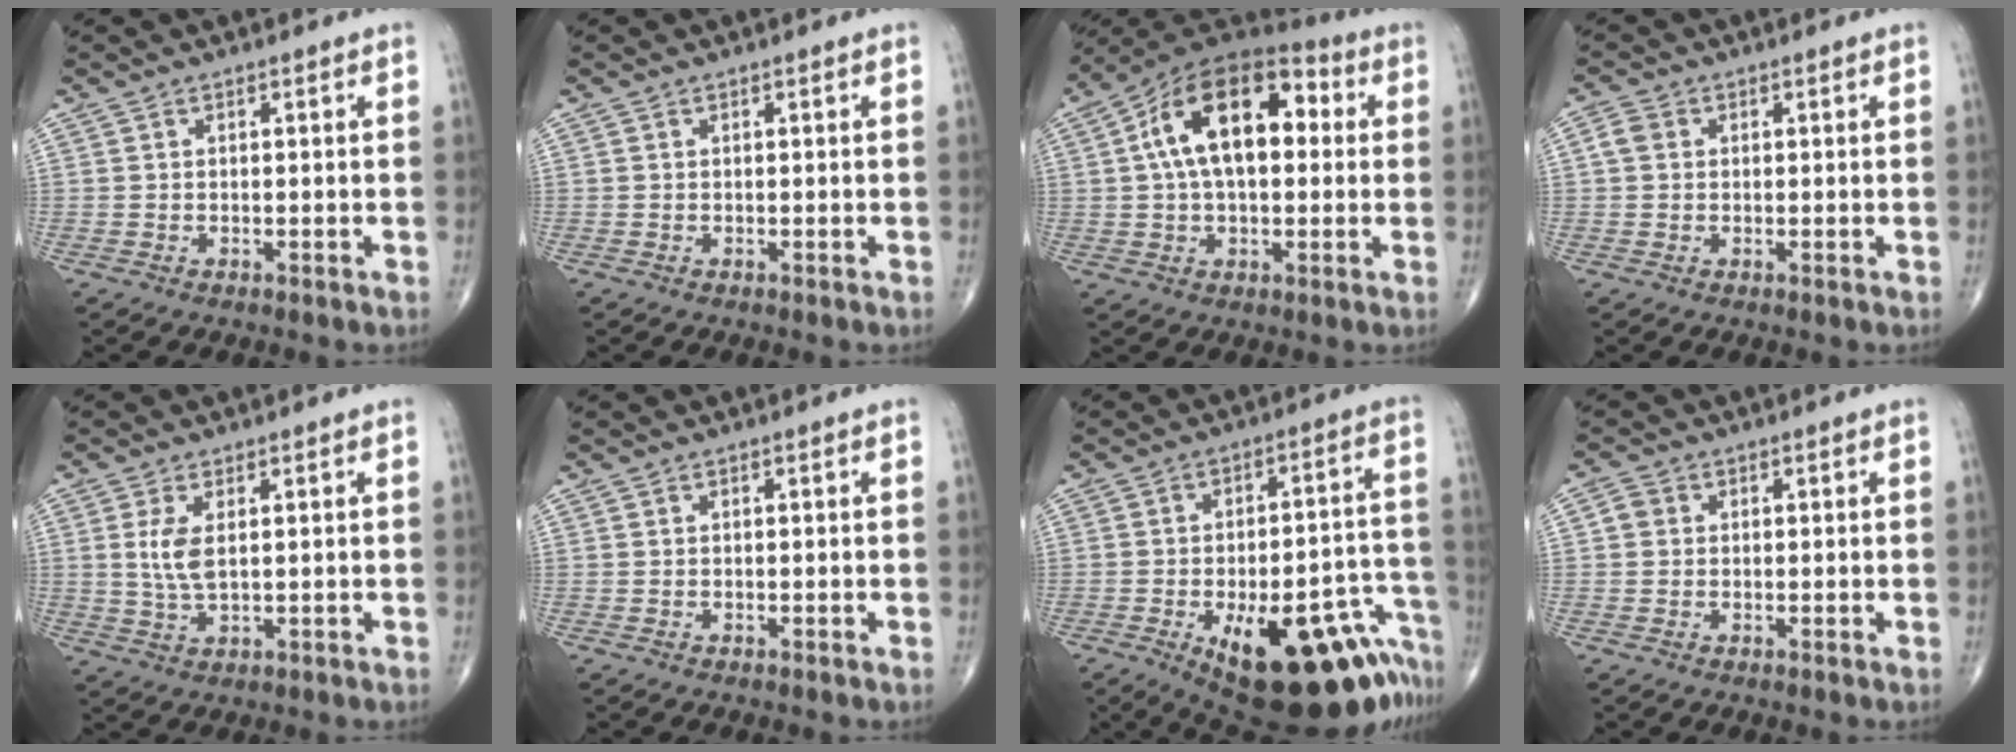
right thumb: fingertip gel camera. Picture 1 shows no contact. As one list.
[{"total": 0.0}, {"total": 18.6, "force": [3.2, 10.4, 15.1], "torque": [-0.236, 0.033, 0.041]}, {"total": 2.6, "force": [0.4, 2.2, 1.3], "torque": [-0.025, 0.008, 0.004]}, {"total": 5.0, "force": [1.0, 2.2, 4.4], "torque": [-0.095, -0.009, 0.026]}, {"total": 0.0}, {"total": 26.7, "force": [-14.2, 10.3, 20.2], "torque": [-0.168, 0.068, -0.178]}, {"total": 2.2, "force": [0.2, 2.1, 0.9], "torque": [-0.009, 0.005, 0.001]}]